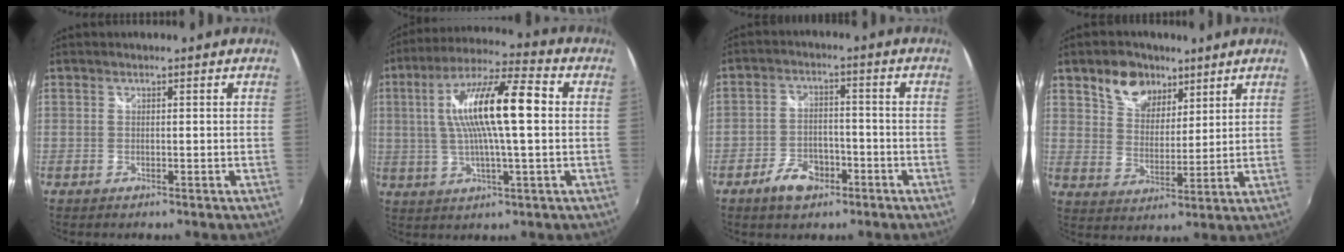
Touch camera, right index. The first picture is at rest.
{"total": 15.5, "force": [1.9, 2.5, 15.2], "torque": [-0.279, 0.017, 0.029]}
{"total": 7.2, "force": [-4.4, 4.3, 3.9], "torque": [-0.087, 0.006, -0.072]}
{"total": 9.3, "force": [6.1, 6.1, 3.6], "torque": [-0.067, 0.022, 0.111]}